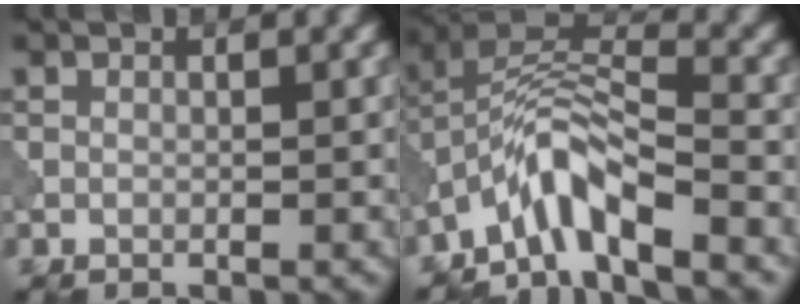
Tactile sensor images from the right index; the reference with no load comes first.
{"total": 5.7, "force": [-4.0, 1.3, 3.9], "torque": [-0.069, 0.013, -0.086]}